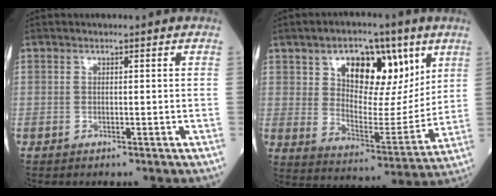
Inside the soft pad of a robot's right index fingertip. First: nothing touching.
{"total": 15.4, "force": [7.4, 7.3, 11.3], "torque": [-0.166, 0.013, 0.130]}